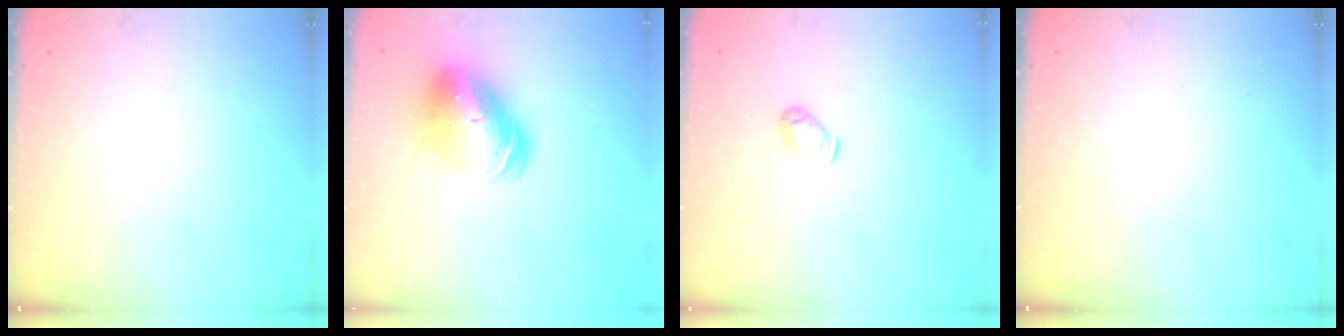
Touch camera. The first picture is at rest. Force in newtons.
{"total": 14.5, "press": 14.3, "slide": 2.4}
{"total": 4.1, "press": 4.0, "slide": 0.6}
{"total": 0.0}